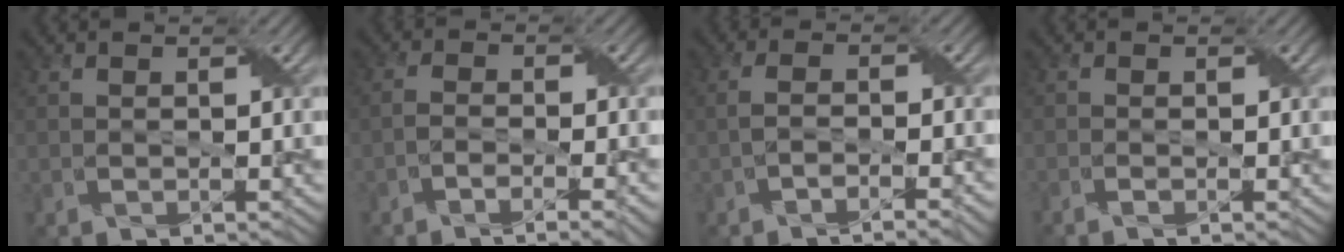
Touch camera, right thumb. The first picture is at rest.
{"total": 4.8, "force": [-3.2, 1.0, 3.5], "torque": [-0.062, -0.001, -0.054]}
{"total": 4.1, "force": [-2.5, 0.8, 3.2], "torque": [-0.051, 0.002, -0.050]}
{"total": 1.1, "force": [-0.8, 0.1, 0.8], "torque": [-0.008, 0.003, -0.023]}